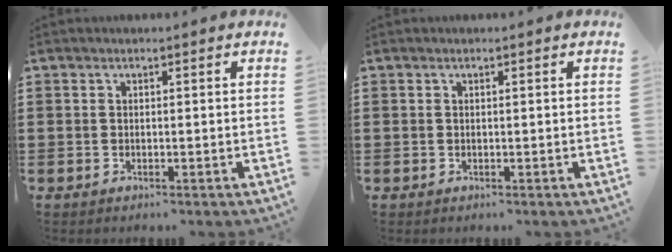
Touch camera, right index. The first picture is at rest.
{"total": 0.0}